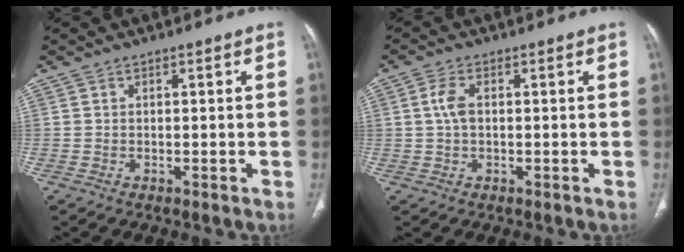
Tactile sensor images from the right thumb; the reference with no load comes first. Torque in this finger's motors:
{"motor_torque": [-0.35, 0.41, -0.15, 0.27, 0.13]}